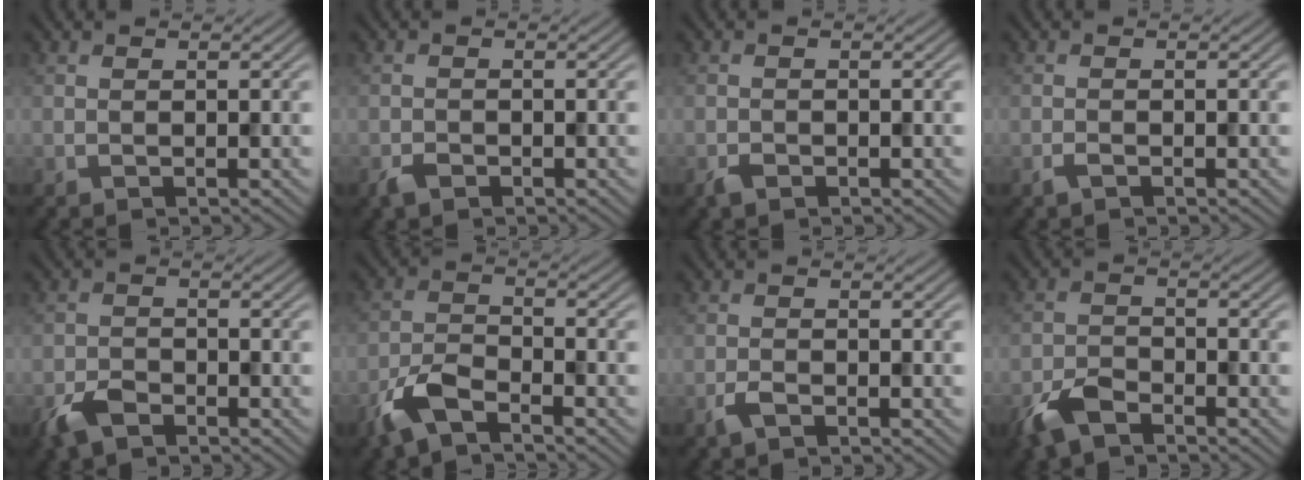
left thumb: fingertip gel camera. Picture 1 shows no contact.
{"total": 1.6, "force": [-1.1, 0.9, 0.8], "torque": [-0.017, -0.002, -0.024]}
{"total": 1.3, "force": [-0.9, 0.7, 0.6], "torque": [-0.013, -0.001, -0.019]}
{"total": 0.9, "force": [-0.7, 0.3, 0.6], "torque": [-0.015, 0.001, -0.013]}
{"total": 3.7, "force": [-2.6, 1.8, 2.0], "torque": [-0.041, -0.004, -0.060]}
{"total": 5.8, "force": [-4.1, 2.1, 3.6], "torque": [-0.082, -0.004, -0.094]}
{"total": 1.7, "force": [-1.2, 0.6, 1.0], "torque": [-0.026, 0.000, -0.027]}
{"total": 4.8, "force": [-3.5, 2.0, 2.6], "torque": [-0.055, -0.005, -0.079]}